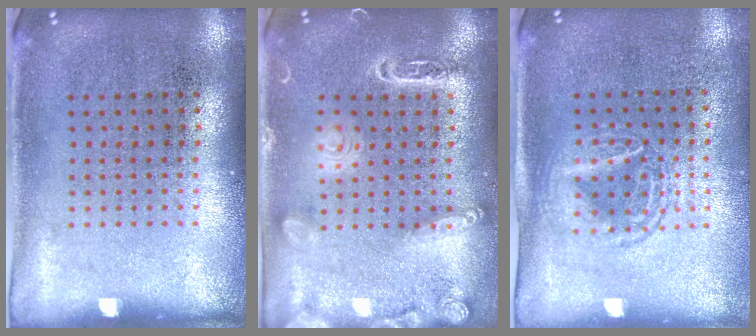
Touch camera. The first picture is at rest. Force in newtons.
{"total": 1.8, "press": 1.8, "slide": 0.2}
{"total": 1.4, "press": 1.3, "slide": 0.6}